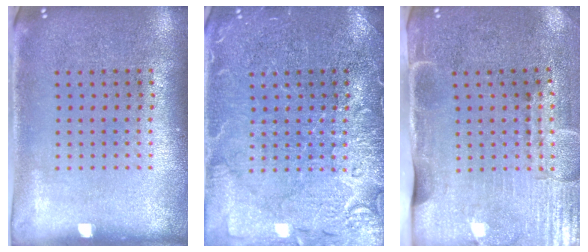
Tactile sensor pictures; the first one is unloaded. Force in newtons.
{"total": 4.8, "press": 4.7, "slide": 0.8}
{"total": 4.4, "press": 3.7, "slide": 2.4}